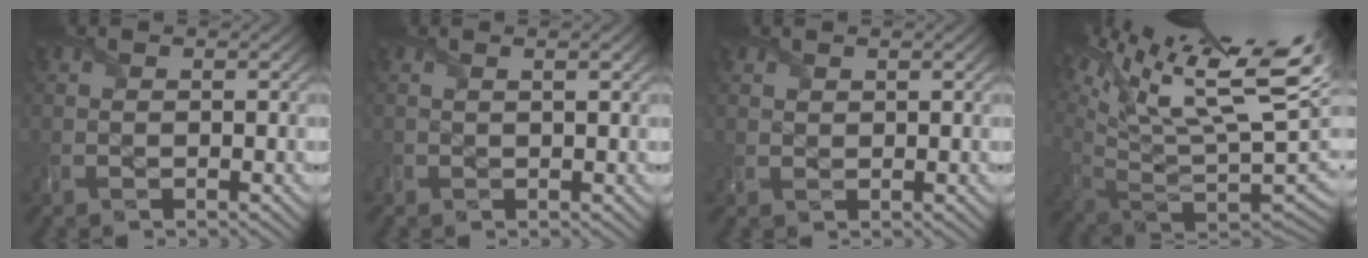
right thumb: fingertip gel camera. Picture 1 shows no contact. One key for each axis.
{"total": 1.0, "fx": 0.4, "fy": 0.2, "fz": 0.9, "tx": -0.020, "ty": 0.003, "tz": 0.005}
{"total": 1.1, "fx": 0.9, "fy": 0.6, "fz": 0.4, "tx": -0.014, "ty": 0.000, "tz": 0.021}
{"total": 17.6, "fx": 9.9, "fy": 5.7, "fz": 13.4, "tx": -0.248, "ty": 0.009, "tz": 0.189}